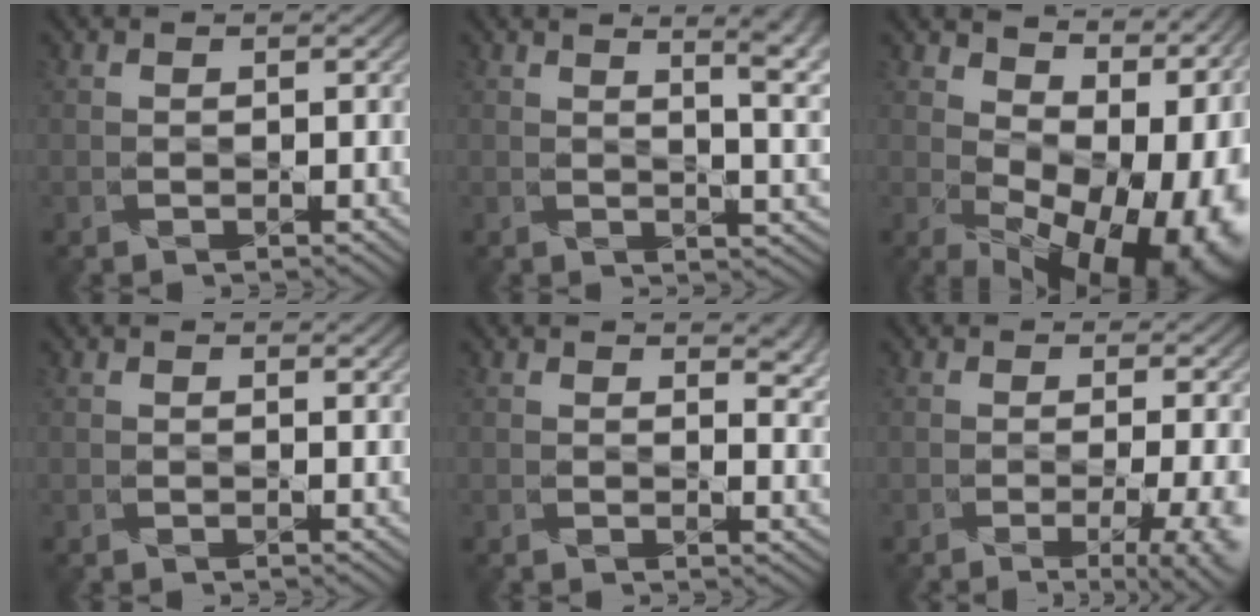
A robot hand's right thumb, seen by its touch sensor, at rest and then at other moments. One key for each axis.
{"total": 6.9, "fx": 3.4, "fy": 2.3, "fz": 5.5, "tx": -0.056, "ty": 0.021, "tz": 0.039}
{"total": 15.7, "fx": 1.3, "fy": 9.8, "fz": 12.2, "tx": -0.123, "ty": -0.014, "tz": 0.070}
{"total": 0.8, "fx": 0.7, "fy": 0.0, "fz": 0.3, "tx": -0.008, "ty": -0.002, "tz": 0.015}
{"total": 3.4, "fx": 2.3, "fy": 1.4, "fz": 2.2, "tx": -0.031, "ty": -0.005, "tz": 0.036}
{"total": 5.9, "fx": -1.8, "fy": 1.4, "fz": 5.4, "tx": -0.066, "ty": 0.001, "tz": -0.018}